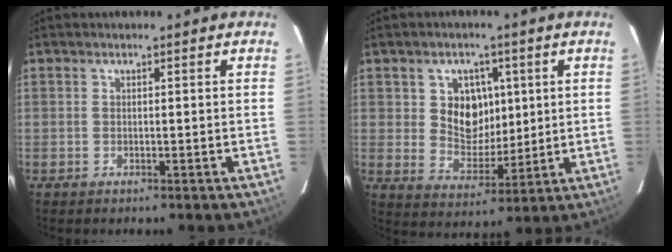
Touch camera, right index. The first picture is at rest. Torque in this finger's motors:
{"motor_torque": [0.10, 0.21, 0.10, 0.01]}